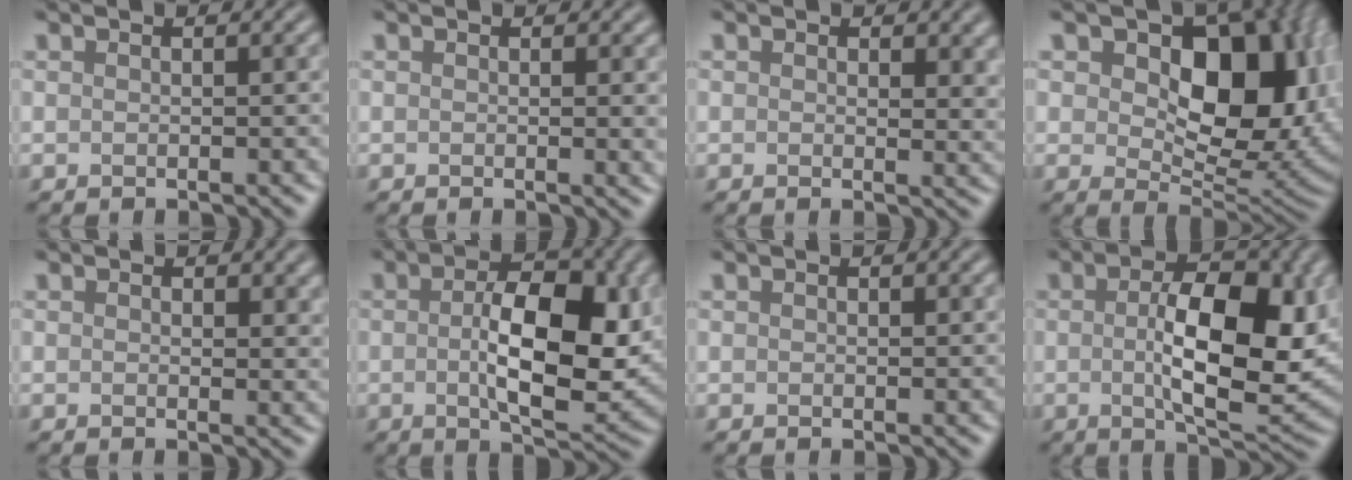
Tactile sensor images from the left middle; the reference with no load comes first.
{"total": 1.4, "force": [0.2, 0.3, 1.4], "torque": [-0.013, -0.002, -0.001]}
{"total": 2.5, "force": [0.8, 1.4, 1.8], "torque": [-0.019, -0.004, 0.009]}
{"total": 12.4, "force": [2.7, 7.7, 9.3], "torque": [-0.113, -0.010, 0.044]}
{"total": 1.6, "force": [0.6, 1.0, 1.1], "torque": [-0.010, -0.004, 0.007]}
{"total": 8.8, "force": [-0.1, 3.7, 7.9], "torque": [-0.127, -0.003, 0.000]}
{"total": 0.0}
{"total": 9.8, "force": [0.1, 3.9, 8.9], "torque": [-0.140, -0.002, 0.003]}